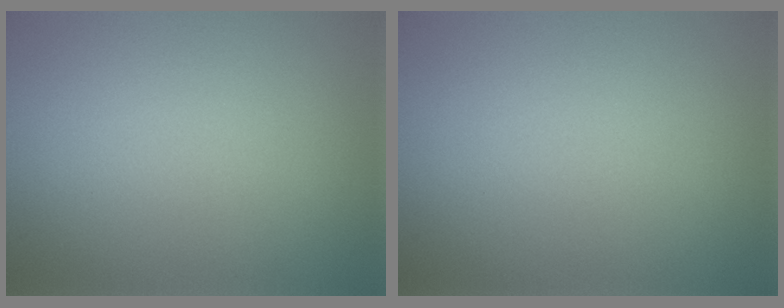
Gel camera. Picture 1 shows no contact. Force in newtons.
{"total": 0.0}